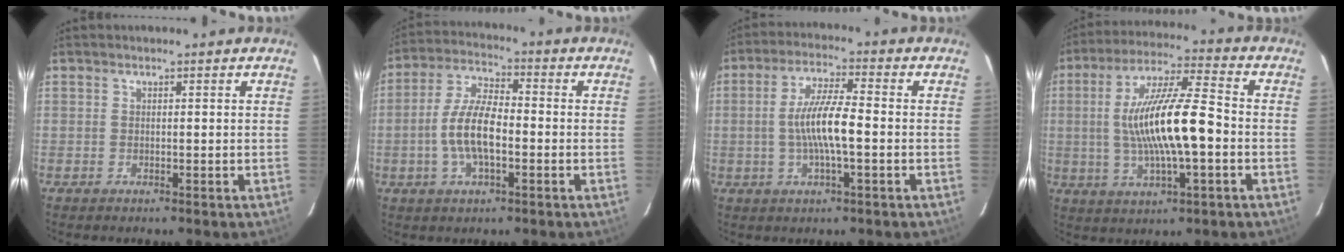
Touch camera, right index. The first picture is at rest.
{"total": 9.7, "force": [-2.3, 3.8, 8.7], "torque": [-0.179, 0.006, -0.044]}
{"total": 8.7, "force": [-1.3, 1.3, 8.5], "torque": [-0.165, 0.002, -0.023]}
{"total": 15.8, "force": [-1.5, 3.2, 15.4], "torque": [-0.287, 0.007, -0.025]}